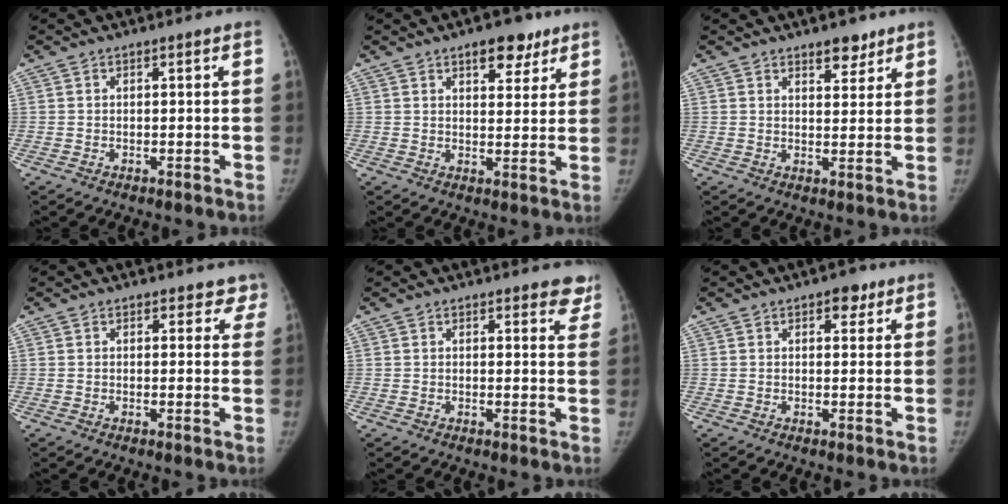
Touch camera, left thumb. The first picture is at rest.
{"total": 7.0, "force": [4.4, 3.5, 4.1], "torque": [-0.023, -0.019, 0.059]}
{"total": 4.3, "force": [3.2, 2.0, 2.1], "torque": [-0.005, -0.020, 0.049]}
{"total": 3.8, "force": [3.1, 2.0, 0.4], "torque": [0.040, -0.013, 0.016]}
{"total": 4.7, "force": [3.9, 1.9, 1.7], "torque": [0.016, -0.019, 0.031]}
{"total": 3.2, "force": [1.8, 1.8, 1.8], "torque": [-0.003, -0.005, 0.023]}